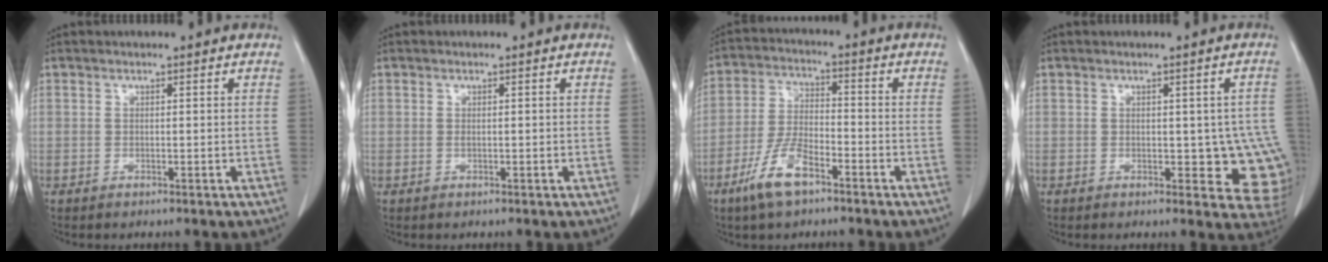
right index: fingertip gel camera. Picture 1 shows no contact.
{"total": 0.6, "force": [0.0, 0.2, 0.6], "torque": [-0.011, 0.000, 0.003]}
{"total": 8.5, "force": [-5.3, 2.7, 6.0], "torque": [-0.133, -0.004, -0.102]}
{"total": 7.5, "force": [-1.0, 4.2, 6.1], "torque": [-0.046, 0.007, -0.005]}